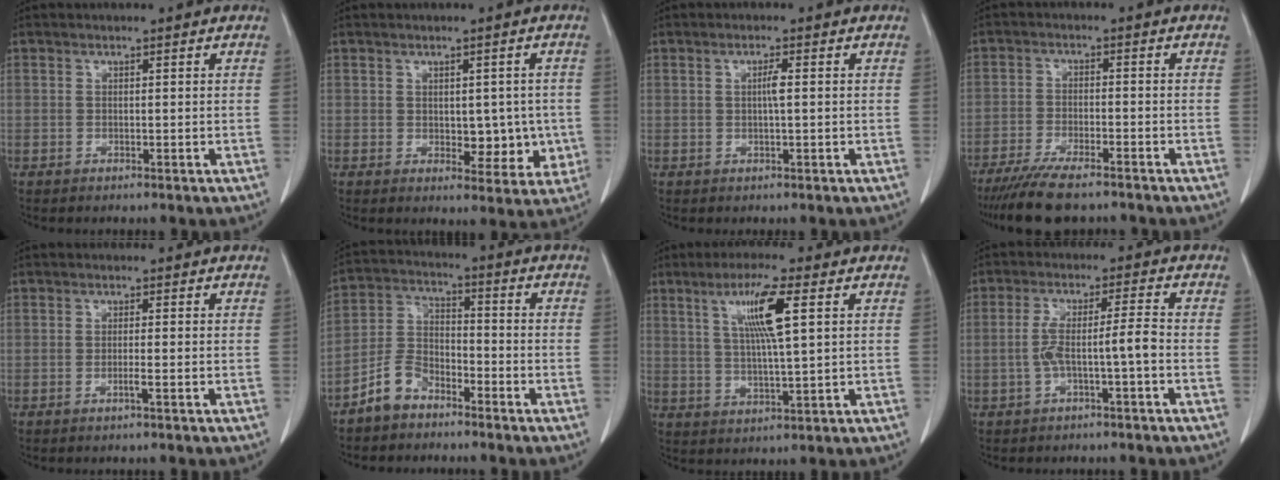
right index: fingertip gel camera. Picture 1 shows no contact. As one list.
[{"total": 5.8, "force": [-0.5, 3.5, 4.6], "torque": [-0.041, 0.002, 0.004]}, {"total": 1.6, "force": [0.1, 0.0, 1.6], "torque": [-0.031, 0.002, 0.001]}, {"total": 9.9, "force": [-8.2, 1.7, 5.3], "torque": [-0.086, -0.022, -0.133]}, {"total": 1.2, "force": [-0.6, -0.3, 1.0], "torque": [-0.017, 0.001, -0.013]}, {"total": 6.7, "force": [-5.0, 3.6, 2.7], "torque": [-0.066, 0.008, -0.101]}, {"total": 8.5, "force": [3.0, 0.1, 8.0], "torque": [-0.150, 0.004, 0.056]}, {"total": 5.5, "force": [-1.7, -0.2, 5.2], "torque": [-0.104, 0.021, -0.024]}]